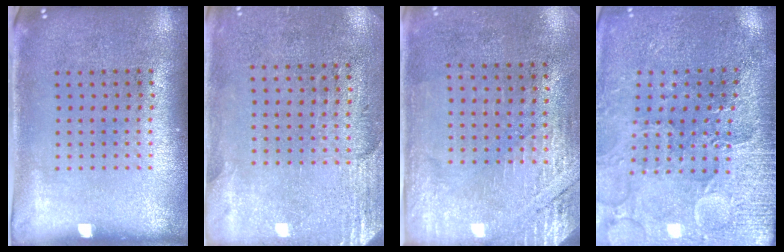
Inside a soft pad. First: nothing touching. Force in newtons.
{"total": 2.8, "press": 2.5, "slide": 1.2}
{"total": 2.7, "press": 2.4, "slide": 1.2}
{"total": 3.3, "press": 3.3, "slide": 0.4}